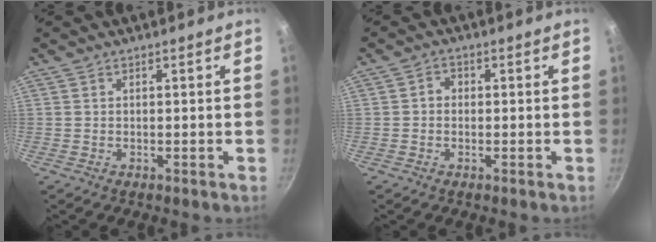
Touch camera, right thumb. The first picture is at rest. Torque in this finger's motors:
{"motor_torque": [0.35, 0.69, 0.36, 0.11, -0.01]}